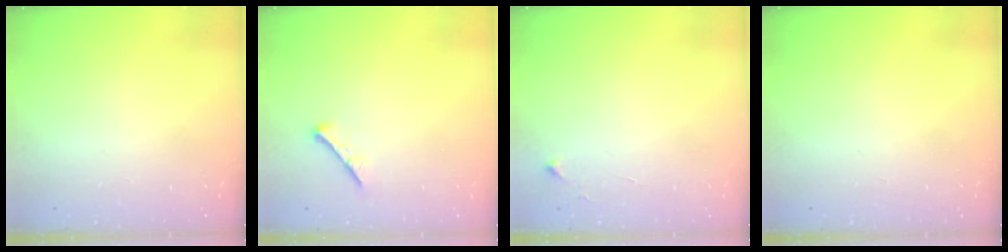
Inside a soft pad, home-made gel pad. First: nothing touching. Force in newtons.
{"total": 0.0}
{"total": 3.9, "press": 3.8, "slide": 0.6}
{"total": 0.0}